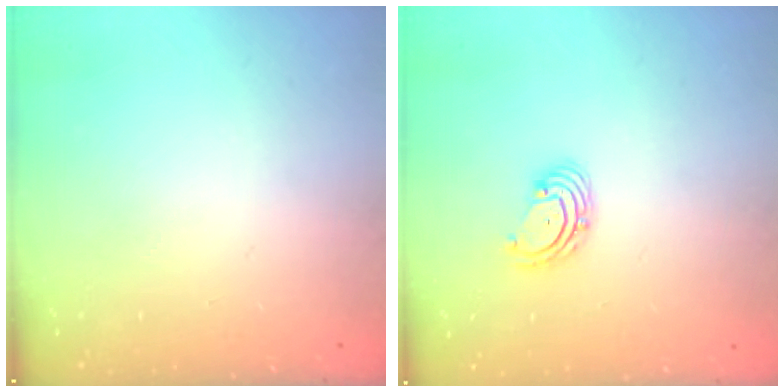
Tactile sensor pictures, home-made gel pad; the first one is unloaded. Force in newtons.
{"total": 3.3, "press": 3.3, "slide": 0.5}